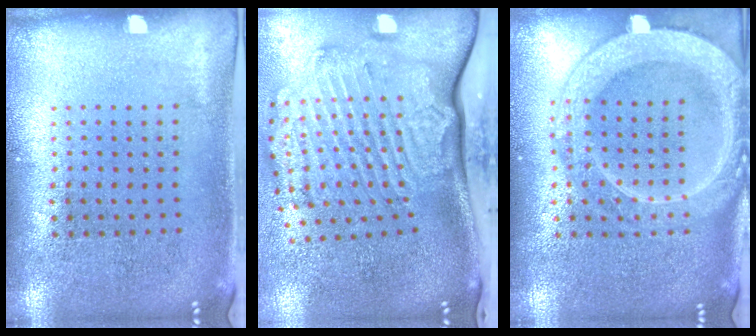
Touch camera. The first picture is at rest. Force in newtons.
{"total": 3.6, "press": 2.5, "slide": 2.6}
{"total": 3.9, "press": 3.9, "slide": 0.5}